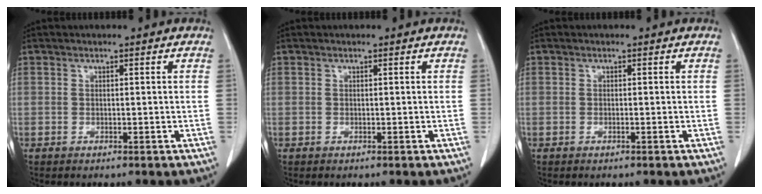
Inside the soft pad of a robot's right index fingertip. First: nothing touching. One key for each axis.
{"total": 0.0}
{"total": 0.0}